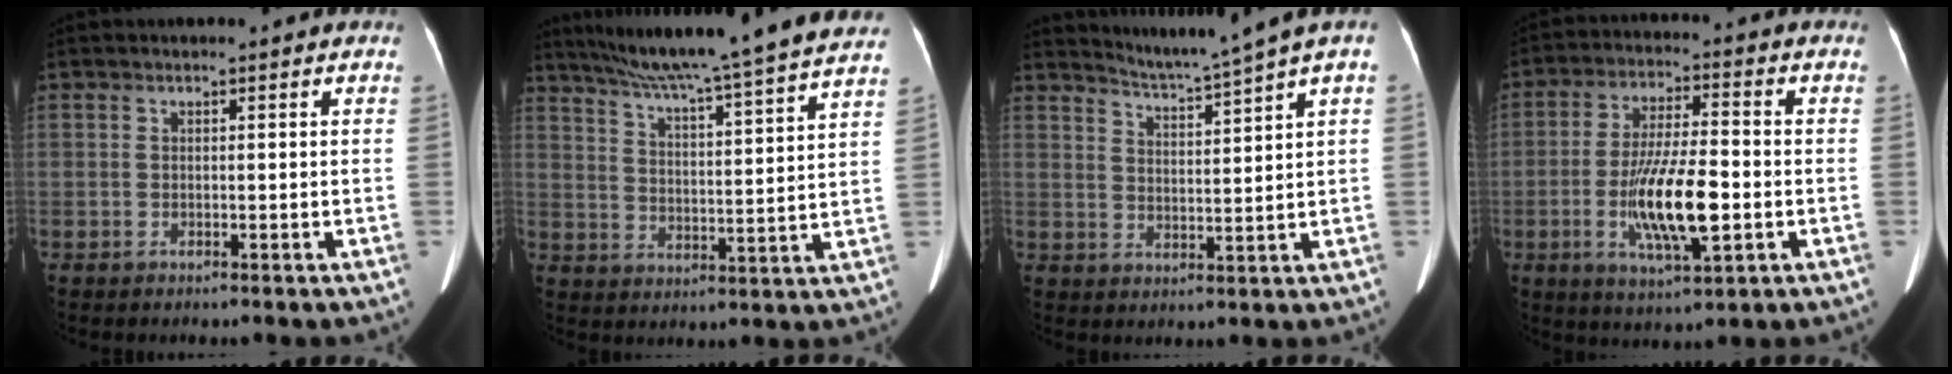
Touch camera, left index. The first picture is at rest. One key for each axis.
{"total": 25.1, "fx": 22.0, "fy": -1.5, "fz": 11.9, "tx": -0.196, "ty": -0.026, "tz": 0.297}
{"total": 6.2, "fx": 5.4, "fy": -2.4, "fz": 2.1, "tx": -0.042, "ty": -0.019, "tz": 0.097}
{"total": 12.0, "fx": -2.8, "fy": 2.4, "fz": 11.4, "tx": -0.218, "ty": -0.011, "tz": -0.047}